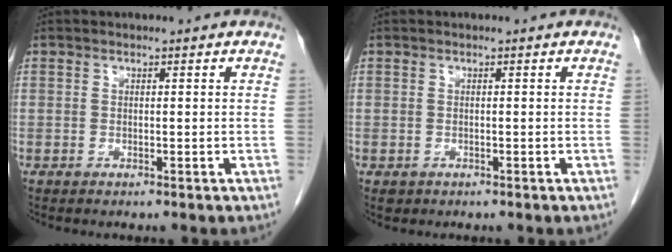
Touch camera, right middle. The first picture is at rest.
{"total": 0.6, "force": [-0.2, 0.5, 0.1], "torque": [-0.007, 0.002, 0.002]}